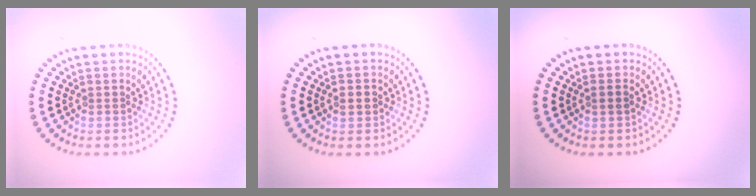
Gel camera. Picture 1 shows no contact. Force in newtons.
{"total": 1.4, "press": 1.4, "slide": 0.2}
{"total": 0.9, "press": 0.8, "slide": 0.4}